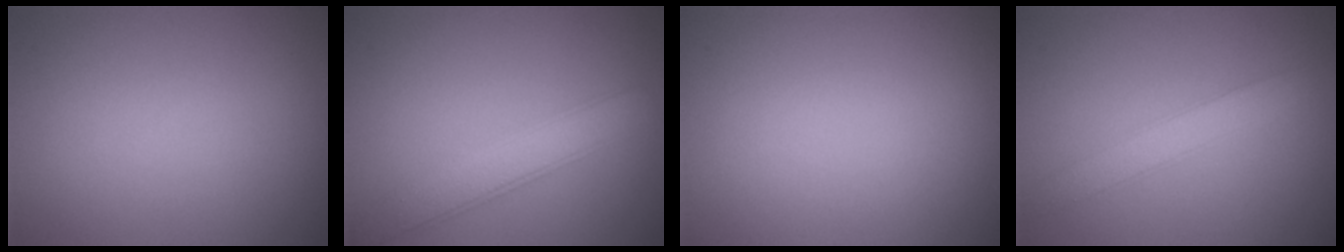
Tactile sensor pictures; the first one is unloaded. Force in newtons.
{"total": 4.0, "press": 4.0, "slide": 0.4}
{"total": 0.0}
{"total": 2.3, "press": 2.3, "slide": 0.1}